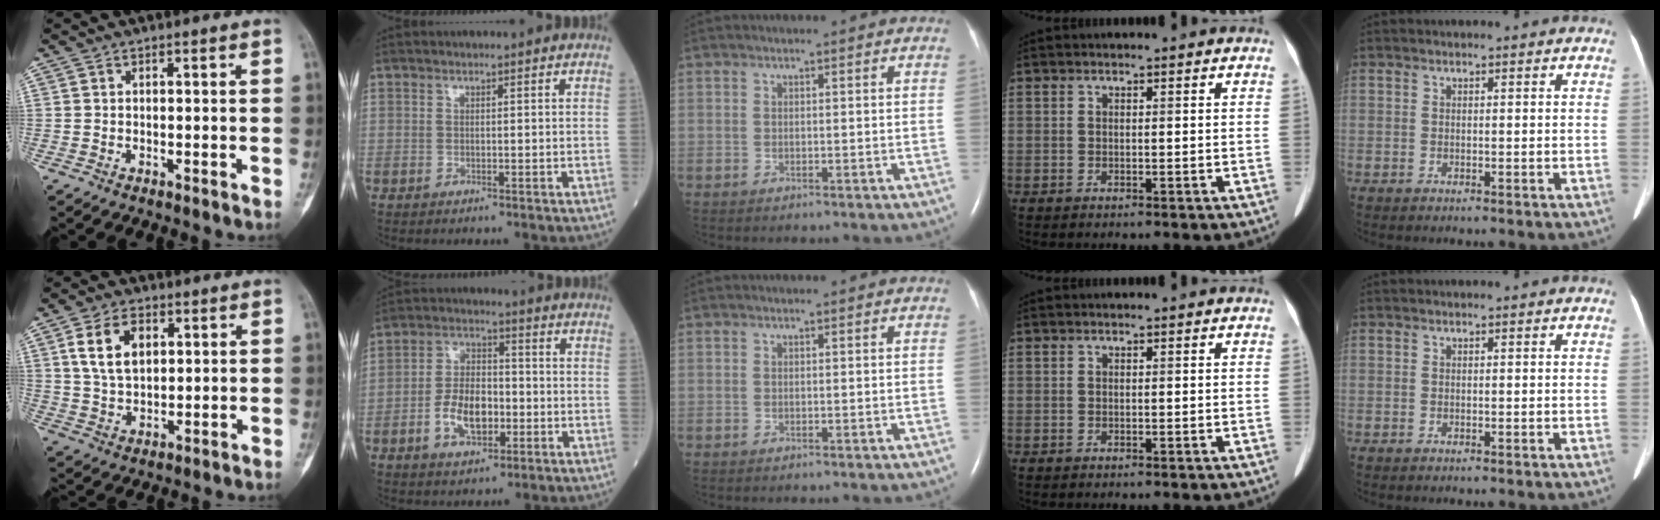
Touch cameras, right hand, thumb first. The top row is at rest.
{"thumb": {"total": 9.1, "force": [3.0, 5.7, 6.5], "torque": [-0.112, -0.005, 0.060]}, "index": {"total": 8.6, "force": [-2.5, 4.6, 6.8], "torque": [-0.136, 0.011, -0.044]}}